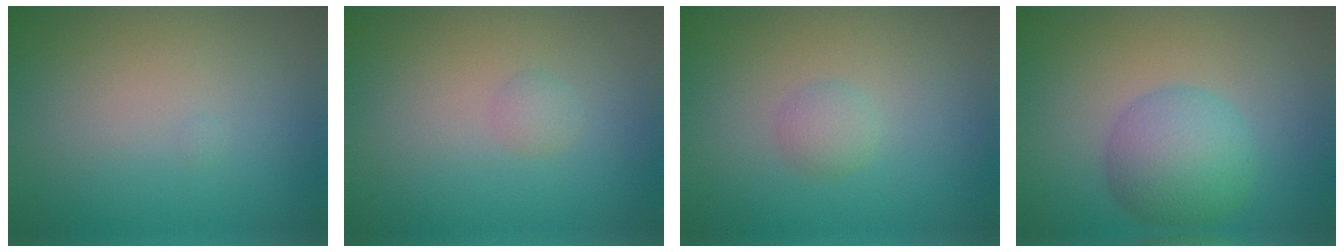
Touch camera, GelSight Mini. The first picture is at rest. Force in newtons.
{"total": 1.0, "press": 1.0, "slide": 0.1}
{"total": 1.4, "press": 1.4, "slide": 0.0}
{"total": 5.3, "press": 5.3, "slide": 0.1}